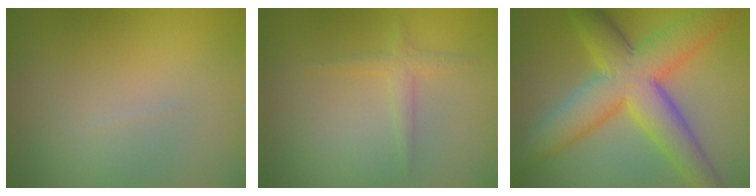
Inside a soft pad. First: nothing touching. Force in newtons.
{"total": 1.3, "press": 1.3, "slide": 0.0}
{"total": 9.4, "press": 9.4, "slide": 0.2}